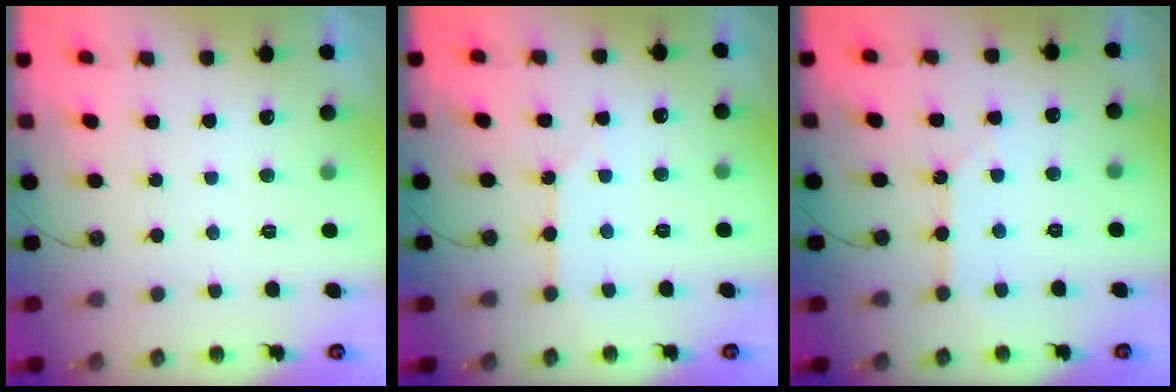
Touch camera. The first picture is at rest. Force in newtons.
{"total": 2.1, "press": 2.1, "slide": 0.3}
{"total": 3.5, "press": 3.5, "slide": 0.3}